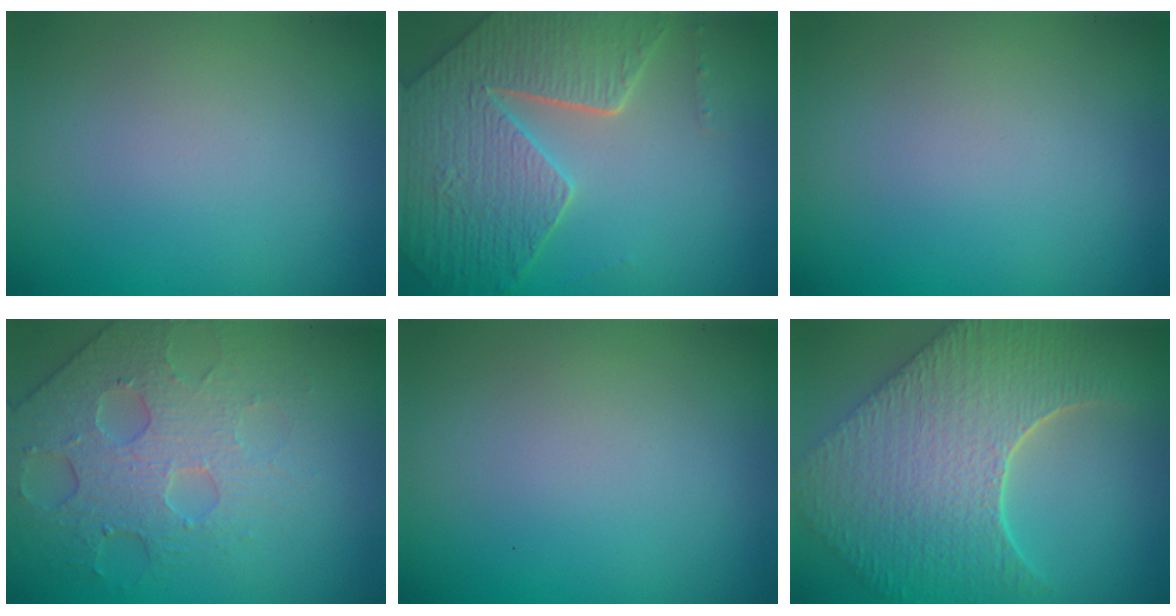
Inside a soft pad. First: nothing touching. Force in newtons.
{"total": 7.6, "press": 5.7, "slide": 5.1}
{"total": 0.0}
{"total": 4.4, "press": 4.2, "slide": 1.4}
{"total": 0.0}
{"total": 9.6, "press": 7.0, "slide": 6.7}